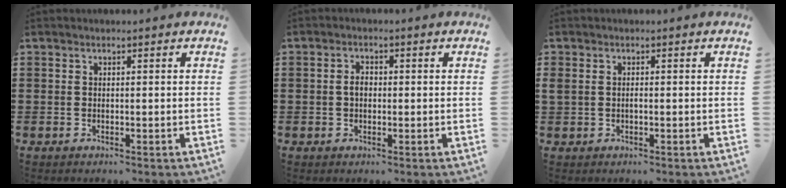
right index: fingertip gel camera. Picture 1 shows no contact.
{"total": 0.6, "force": [-0.2, 0.4, 0.4], "torque": [-0.010, 0.000, -0.003]}
{"total": 0.9, "force": [-0.1, 0.5, 0.7], "torque": [-0.017, 0.001, -0.003]}